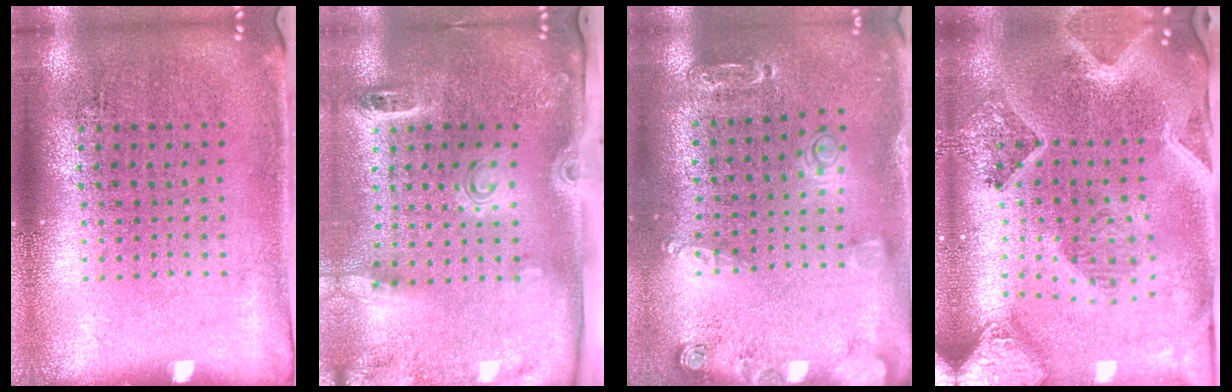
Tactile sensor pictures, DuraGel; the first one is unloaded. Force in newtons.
{"total": 2.9, "press": 2.0, "slide": 2.1}
{"total": 1.5, "press": 1.5, "slide": 0.3}
{"total": 3.0, "press": 2.6, "slide": 1.5}